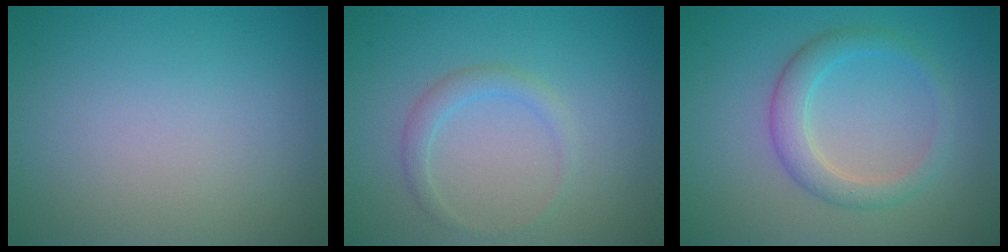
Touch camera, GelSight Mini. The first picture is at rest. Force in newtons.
{"total": 1.6, "press": 1.6, "slide": 0.1}
{"total": 2.2, "press": 2.2, "slide": 0.2}